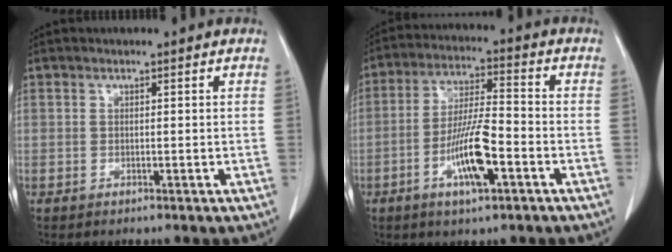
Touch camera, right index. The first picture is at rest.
{"total": 10.2, "force": [-3.9, 1.9, 9.2], "torque": [-0.176, -0.002, -0.071]}